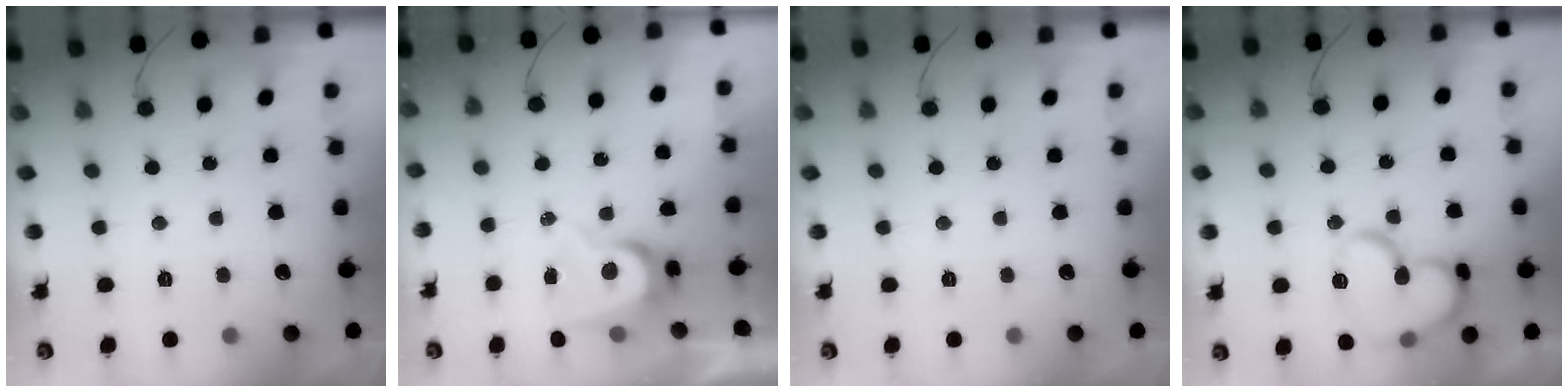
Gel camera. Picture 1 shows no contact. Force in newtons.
{"total": 7.1, "press": 7.1, "slide": 0.1}
{"total": 0.0}
{"total": 17.2, "press": 17.1, "slide": 2.0}